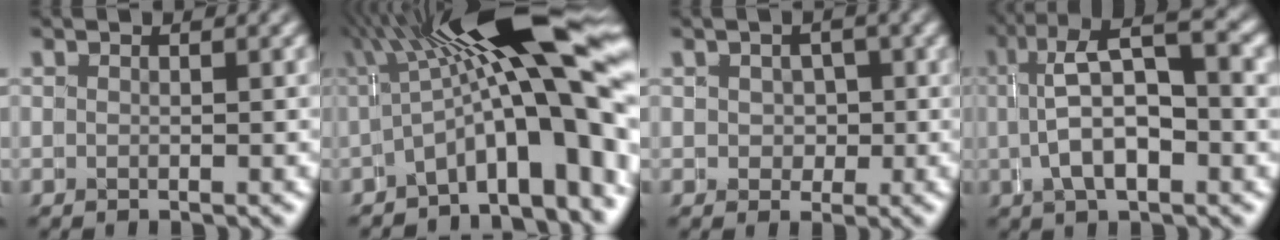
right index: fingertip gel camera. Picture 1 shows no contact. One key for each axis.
{"total": 13.3, "fx": 0.1, "fy": 4.7, "fz": 12.5, "tx": -0.190, "ty": 0.004, "tz": 0.004}
{"total": 2.0, "fx": 0.2, "fy": 1.9, "fz": 0.7, "tx": 0.006, "ty": 0.009, "tz": -0.002}
{"total": 7.3, "fx": 1.1, "fy": 2.7, "fz": 6.7, "tx": -0.102, "ty": 0.016, "tz": 0.013}